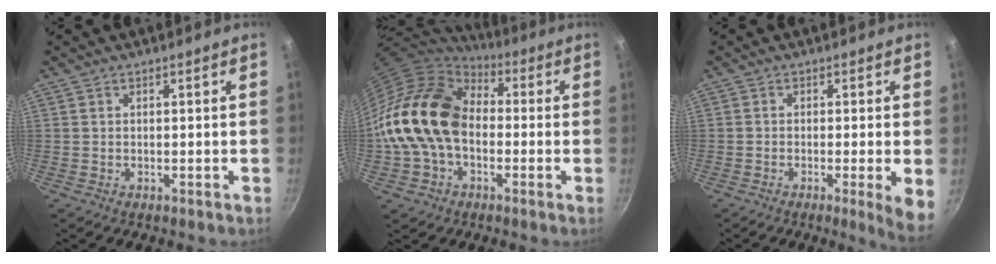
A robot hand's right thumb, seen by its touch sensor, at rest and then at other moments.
{"total": 19.0, "force": [-0.9, 13.9, 13.0], "torque": [-0.220, 0.045, -0.029]}
{"total": 5.6, "force": [-1.2, 0.4, 5.4], "torque": [-0.072, -0.006, -0.019]}